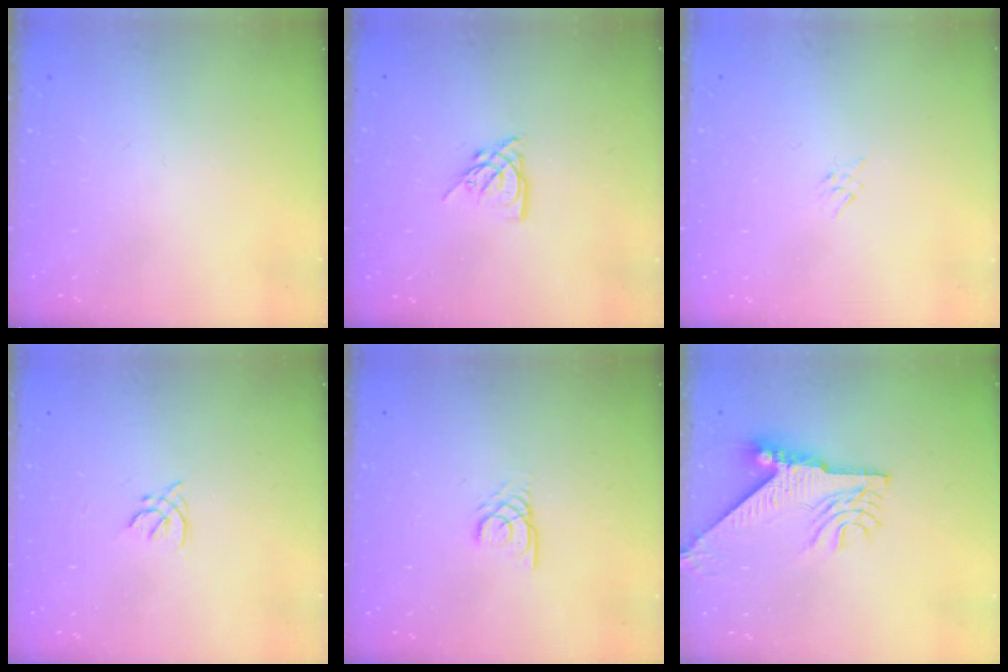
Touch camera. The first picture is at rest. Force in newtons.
{"total": 5.0, "press": 5.0, "slide": 0.6}
{"total": 1.9, "press": 1.8, "slide": 0.5}
{"total": 2.0, "press": 2.0, "slide": 0.6}
{"total": 2.3, "press": 2.3, "slide": 0.2}
{"total": 8.9, "press": 8.8, "slide": 1.4}